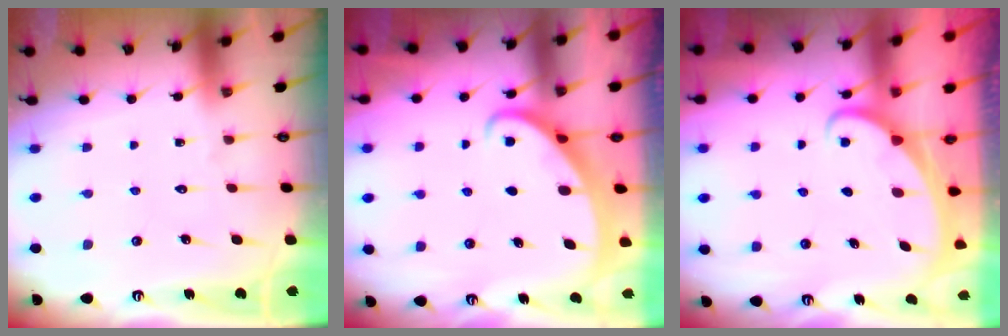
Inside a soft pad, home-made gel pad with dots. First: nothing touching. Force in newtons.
{"total": 2.3, "press": 2.3, "slide": 0.2}
{"total": 1.6, "press": 1.6, "slide": 0.1}